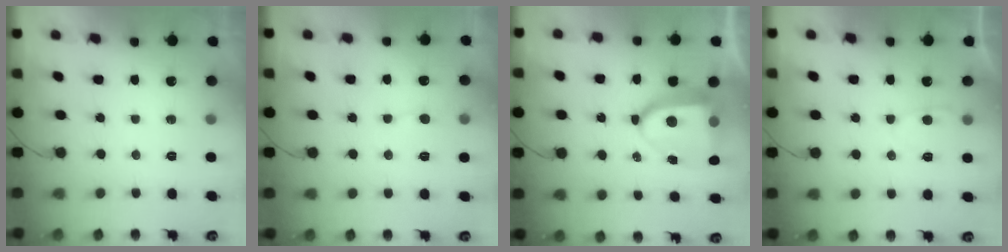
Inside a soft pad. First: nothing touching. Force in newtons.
{"total": 3.0, "press": 3.0, "slide": 0.3}
{"total": 9.5, "press": 9.4, "slide": 1.5}
{"total": 3.0, "press": 2.9, "slide": 0.5}